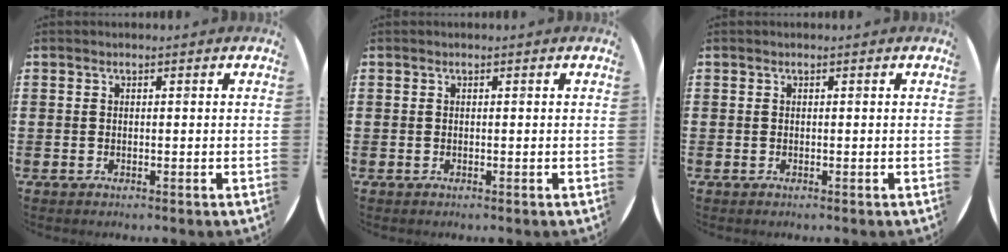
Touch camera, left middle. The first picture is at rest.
{"total": 0.0}
{"total": 0.0}